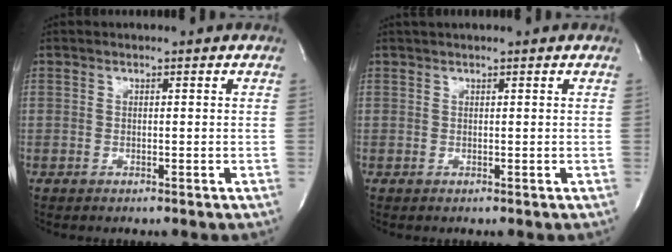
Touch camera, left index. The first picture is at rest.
{"total": 1.5, "force": [1.3, -0.2, 0.7], "torque": [-0.010, 0.020, 0.026]}